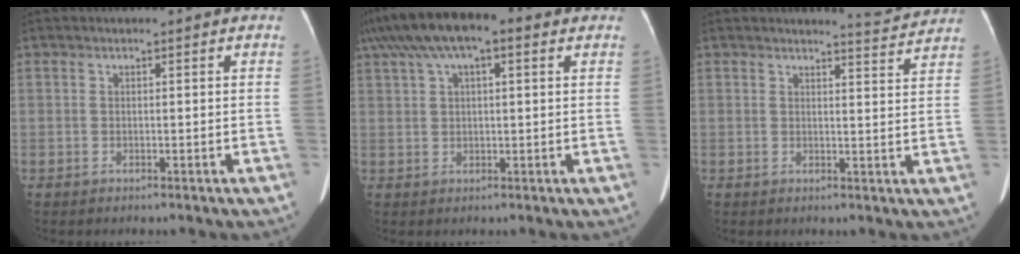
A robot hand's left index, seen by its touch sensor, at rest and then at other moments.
{"total": 12.8, "force": [7.4, 4.4, 9.5], "torque": [-0.191, 0.052, 0.128]}
{"total": 4.2, "force": [4.1, -0.6, -0.2], "torque": [-0.011, -0.020, 0.046]}